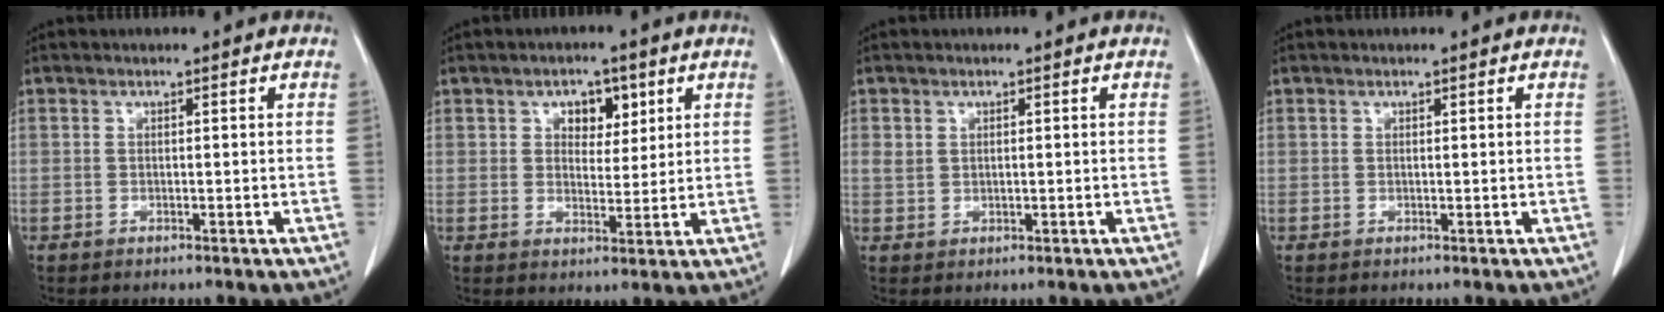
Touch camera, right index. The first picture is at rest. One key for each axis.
{"total": 4.7, "fx": 2.1, "fy": 3.0, "fz": 3.0, "tx": -0.038, "ty": 0.008, "tz": 0.033}
{"total": 1.6, "fx": 0.7, "fy": 1.3, "fz": 0.7, "tx": -0.013, "ty": 0.005, "tz": 0.014}
{"total": 0.0}